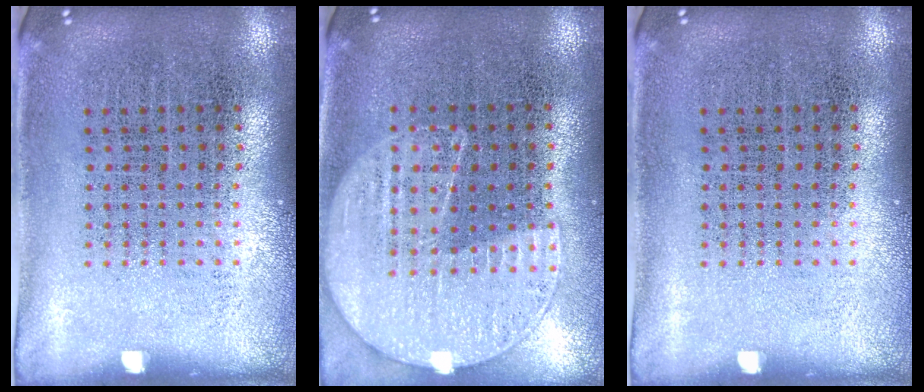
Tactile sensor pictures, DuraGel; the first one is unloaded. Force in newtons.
{"total": 1.1, "press": 1.1, "slide": 0.4}
{"total": 0.0}